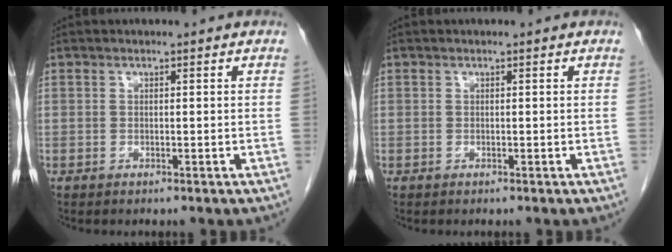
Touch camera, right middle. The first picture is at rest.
{"total": 0.0}